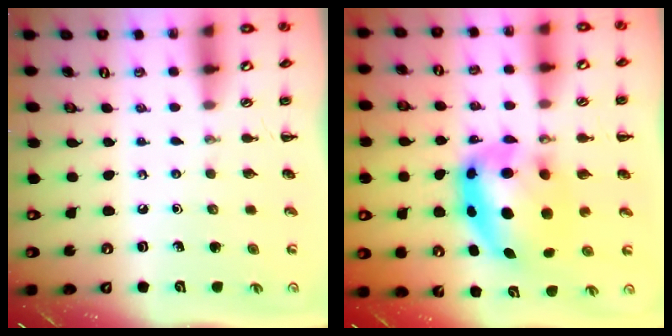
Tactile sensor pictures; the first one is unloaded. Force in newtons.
{"total": 11.0, "press": 10.7, "slide": 2.7}